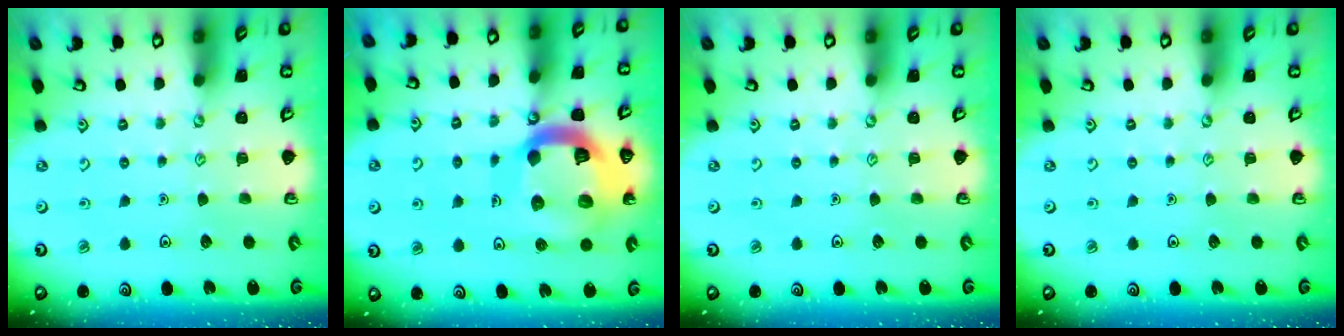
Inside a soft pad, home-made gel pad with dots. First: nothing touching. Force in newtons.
{"total": 20.6, "press": 20.4, "slide": 2.4}
{"total": 0.0}
{"total": 0.0}